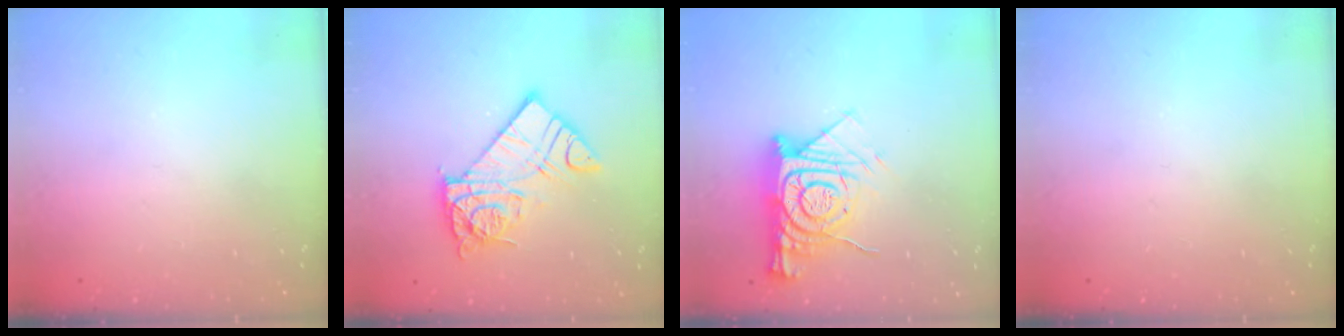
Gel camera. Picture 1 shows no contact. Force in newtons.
{"total": 11.5, "press": 11.4, "slide": 1.0}
{"total": 13.6, "press": 13.5, "slide": 1.3}
{"total": 0.0}